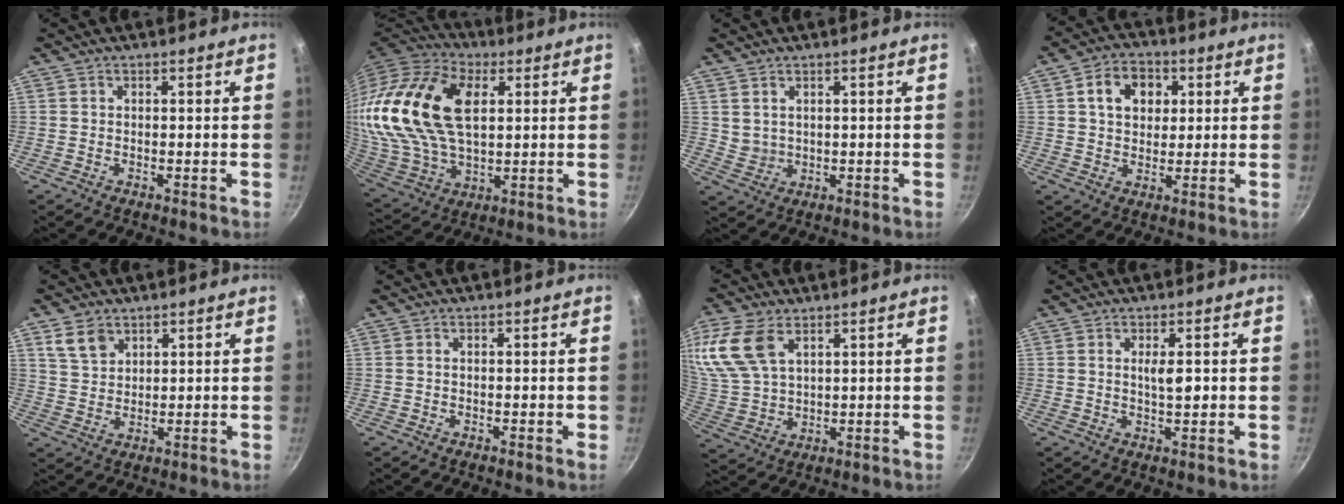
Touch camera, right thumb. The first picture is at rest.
{"total": 25.9, "force": [7.2, 15.8, 19.3], "torque": [-0.377, -0.012, 0.131]}
{"total": 2.7, "force": [1.5, 2.0, 1.1], "torque": [-0.016, -0.010, 0.037]}
{"total": 8.9, "force": [2.6, 6.8, 5.1], "torque": [-0.059, 0.005, 0.034]}
{"total": 5.5, "force": [3.2, 3.7, 2.6], "torque": [-0.033, -0.010, 0.066]}
{"total": 0.7, "force": [0.0, 0.4, 0.6], "torque": [-0.004, 0.001, 0.000]}
{"total": 14.6, "force": [7.1, 8.6, 9.5], "torque": [-0.205, 0.001, 0.152]}
{"total": 3.3, "force": [0.6, 1.0, 3.1], "torque": [-0.043, -0.005, 0.009]}